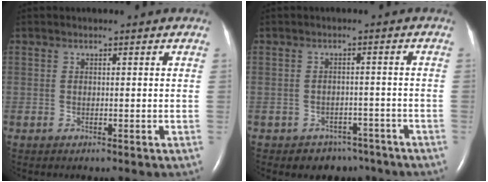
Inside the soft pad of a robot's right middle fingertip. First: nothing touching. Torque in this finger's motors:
{"motor_torque": [0.04, -0.04, 0.01, 0.00]}